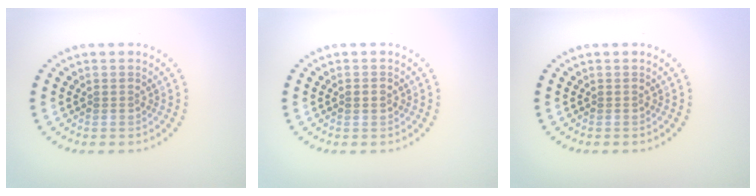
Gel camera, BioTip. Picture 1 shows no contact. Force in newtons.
{"total": 1.2, "press": 1.2, "slide": 0.1}
{"total": 0.0}